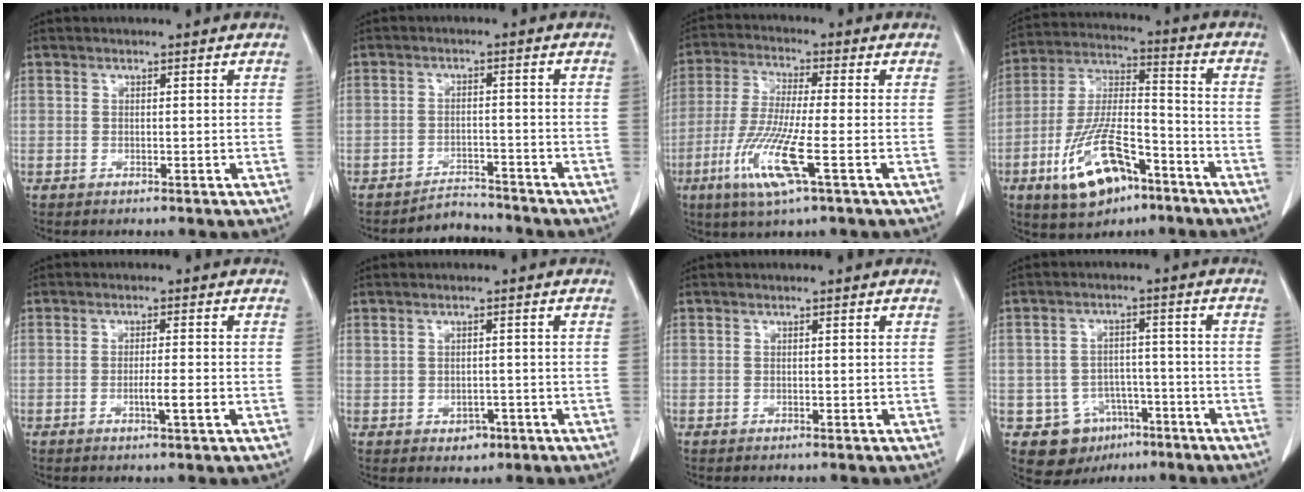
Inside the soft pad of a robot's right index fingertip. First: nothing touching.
{"total": 3.7, "force": [-3.5, 0.7, -0.8], "torque": [0.012, 0.003, -0.053]}
{"total": 10.9, "force": [-4.1, 0.4, 10.1], "torque": [-0.214, -0.024, -0.083]}
{"total": 15.0, "force": [-8.0, 5.6, 11.4], "torque": [-0.231, 0.001, -0.136]}
{"total": 3.1, "force": [-1.0, -0.1, 3.0], "torque": [-0.050, -0.002, -0.016]}
{"total": 2.4, "force": [-0.7, 1.9, 1.3], "torque": [-0.016, 0.005, 0.002]}
{"total": 0.0}
{"total": 7.9, "force": [-3.8, 6.7, 1.6], "torque": [-0.022, 0.013, -0.043]}